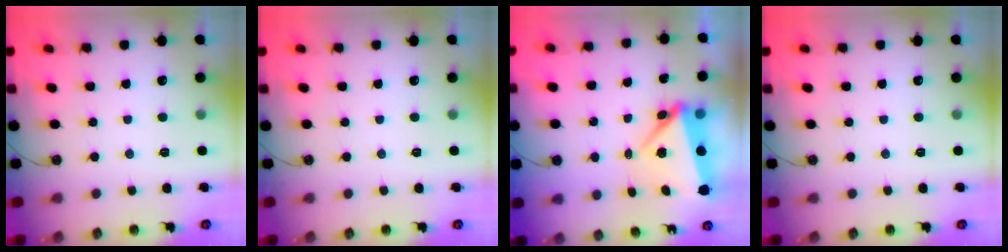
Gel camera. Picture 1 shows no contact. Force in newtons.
{"total": 0.0}
{"total": 10.6, "press": 5.6, "slide": 9.0}
{"total": 0.0}